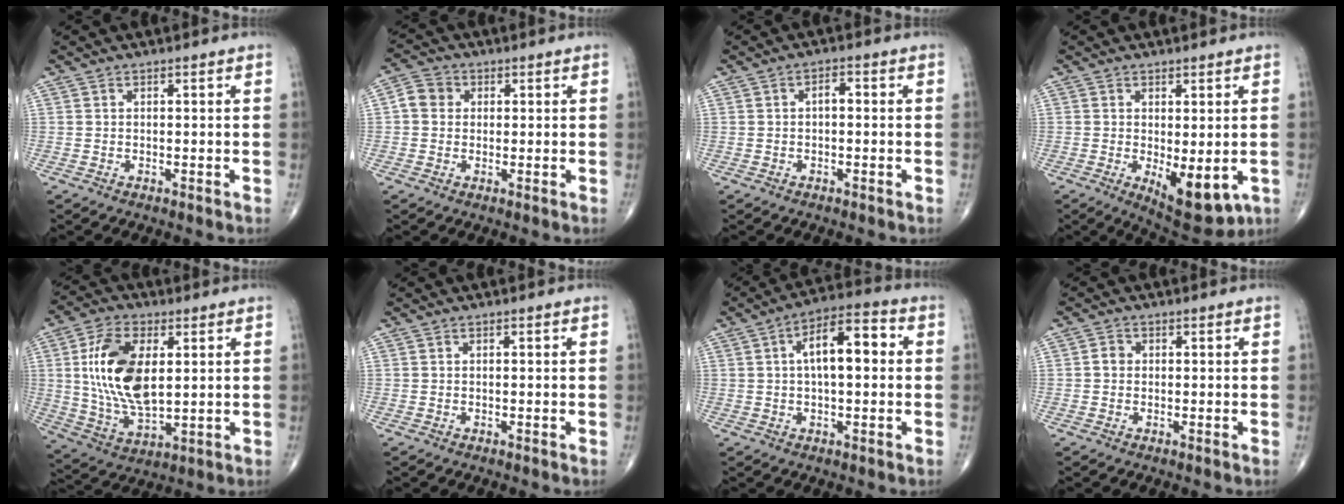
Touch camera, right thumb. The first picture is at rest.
{"total": 4.2, "force": [0.4, 3.7, 1.8], "torque": [-0.023, 0.009, 0.000]}
{"total": 2.1, "force": [0.0, 1.1, 1.7], "torque": [-0.023, 0.009, -0.005]}
{"total": 9.1, "force": [-2.0, 3.8, 8.0], "torque": [-0.098, -0.020, -0.016]}
{"total": 16.3, "force": [2.8, 8.5, 13.6], "torque": [-0.257, -0.013, 0.059]}
{"total": 0.0}
{"total": 11.1, "force": [1.7, 4.9, 9.9], "torque": [-0.151, 0.027, 0.017]}
{"total": 1.6, "force": [0.0, 1.4, 0.8], "torque": [-0.006, 0.004, -0.004]}